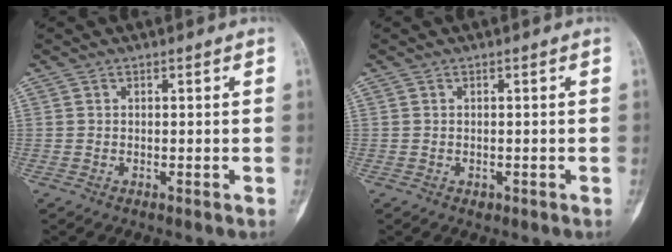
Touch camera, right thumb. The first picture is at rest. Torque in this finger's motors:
{"motor_torque": [-0.05, -0.13, 0.05, -0.11, 0.03]}